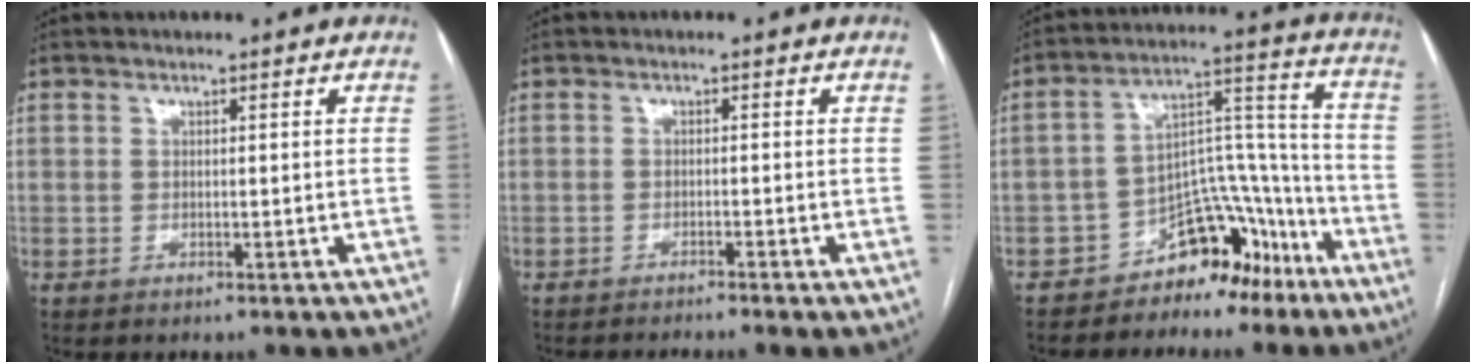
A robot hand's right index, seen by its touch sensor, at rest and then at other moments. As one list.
[{"total": 3.8, "force": [-3.1, -0.9, 1.8], "torque": [-0.016, 0.003, -0.046]}, {"total": 10.7, "force": [-7.6, 5.8, 4.8], "torque": [-0.061, 0.067, -0.117]}]